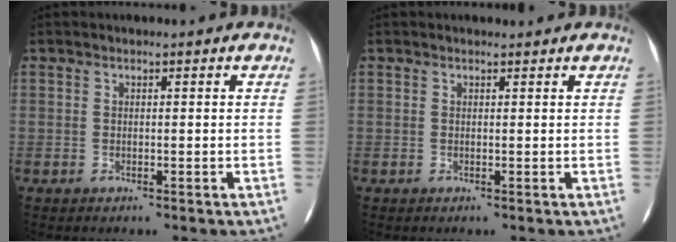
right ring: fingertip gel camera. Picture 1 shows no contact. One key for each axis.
{"total": 0.8, "fx": 0.7, "fy": 0.3, "fz": 0.2, "tx": -0.006, "ty": 0.005, "tz": 0.010}